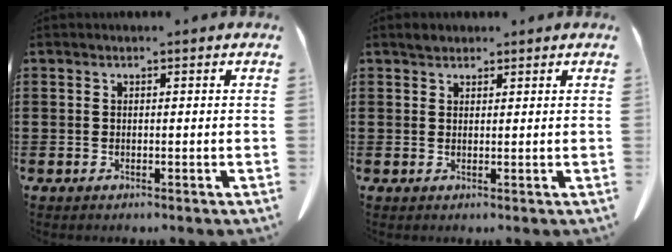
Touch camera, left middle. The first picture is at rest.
{"total": 1.4, "force": [1.3, 0.6, 0.2], "torque": [0.000, -0.001, 0.025]}